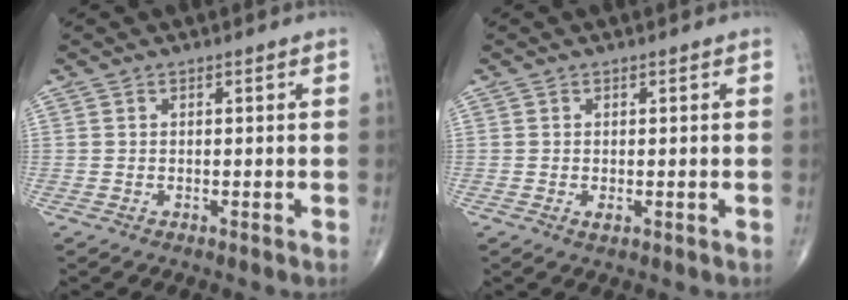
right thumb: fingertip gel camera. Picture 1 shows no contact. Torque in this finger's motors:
{"motor_torque": [-0.17, 0.34, 0.12, 0.15, 0.03]}